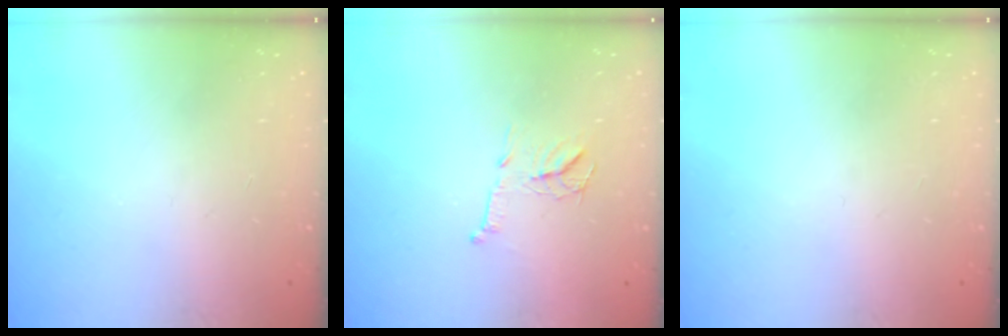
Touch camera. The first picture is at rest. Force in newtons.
{"total": 9.7, "press": 9.7, "slide": 0.3}
{"total": 0.0}